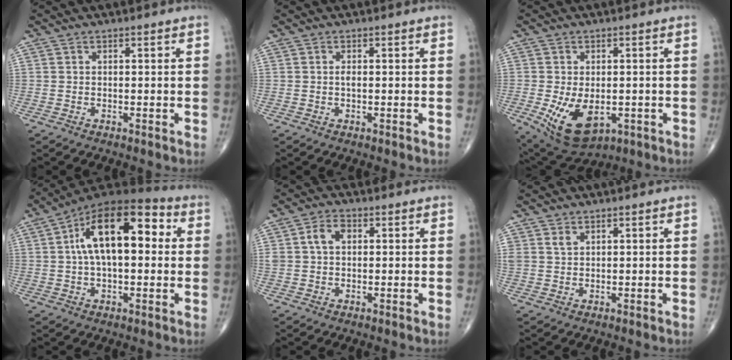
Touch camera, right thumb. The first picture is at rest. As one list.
[{"total": 0.8, "force": [0.0, 0.3, 0.7], "torque": [-0.013, 0.001, -0.002]}, {"total": 11.0, "force": [-2.7, 6.6, 8.4], "torque": [-0.136, -0.011, -0.025]}, {"total": 18.3, "force": [3.4, 9.1, 15.5], "torque": [-0.234, 0.035, 0.043]}, {"total": 4.4, "force": [1.0, 3.0, 3.0], "torque": [-0.056, 0.012, 0.020]}, {"total": 1.7, "force": [1.1, 1.1, 0.7], "torque": [-0.009, -0.003, 0.025]}]